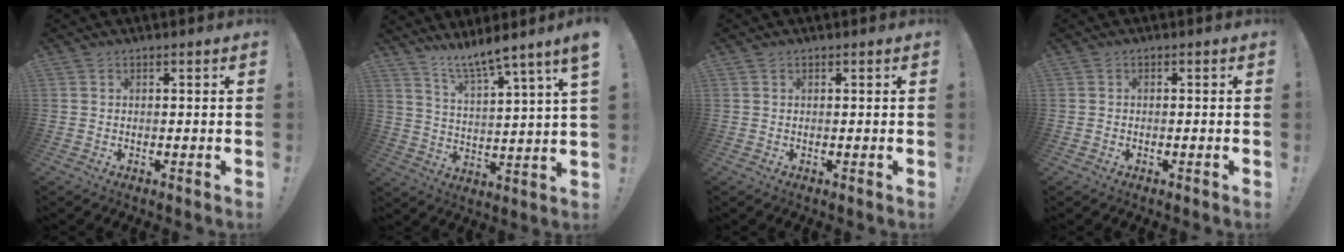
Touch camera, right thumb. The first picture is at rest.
{"total": 8.6, "force": [7.2, -0.3, 4.6], "torque": [-0.078, -0.061, 0.116]}
{"total": 0.0}
{"total": 0.9, "force": [-0.8, 0.3, 0.3], "torque": [-0.006, 0.002, -0.014]}